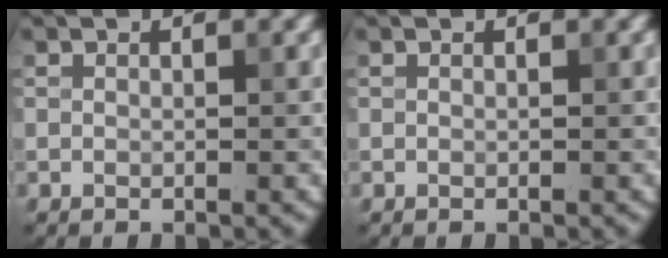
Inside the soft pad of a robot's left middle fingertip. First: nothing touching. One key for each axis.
{"total": 0.0}